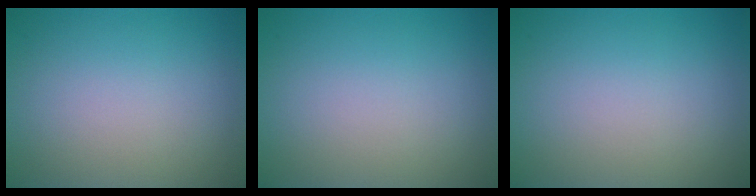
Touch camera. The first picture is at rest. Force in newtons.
{"total": 0.0}
{"total": 0.0}